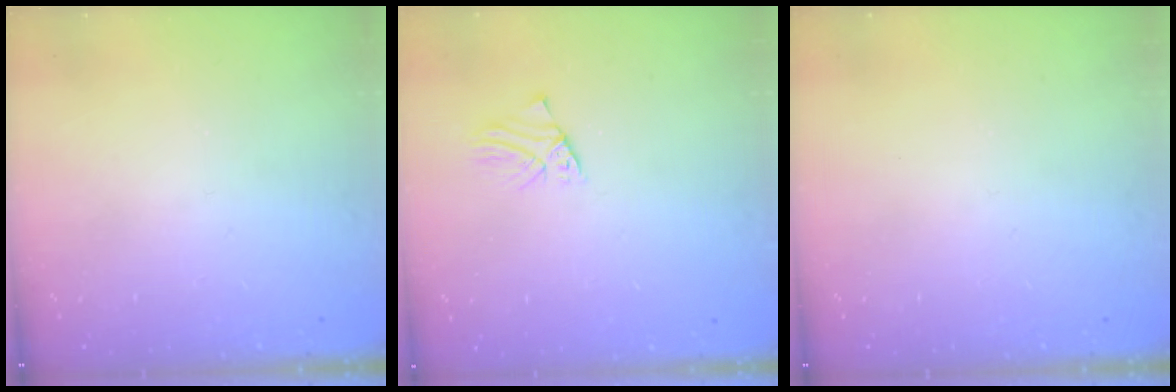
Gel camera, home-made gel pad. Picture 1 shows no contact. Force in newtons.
{"total": 0.7, "press": 0.7, "slide": 0.1}
{"total": 0.0}